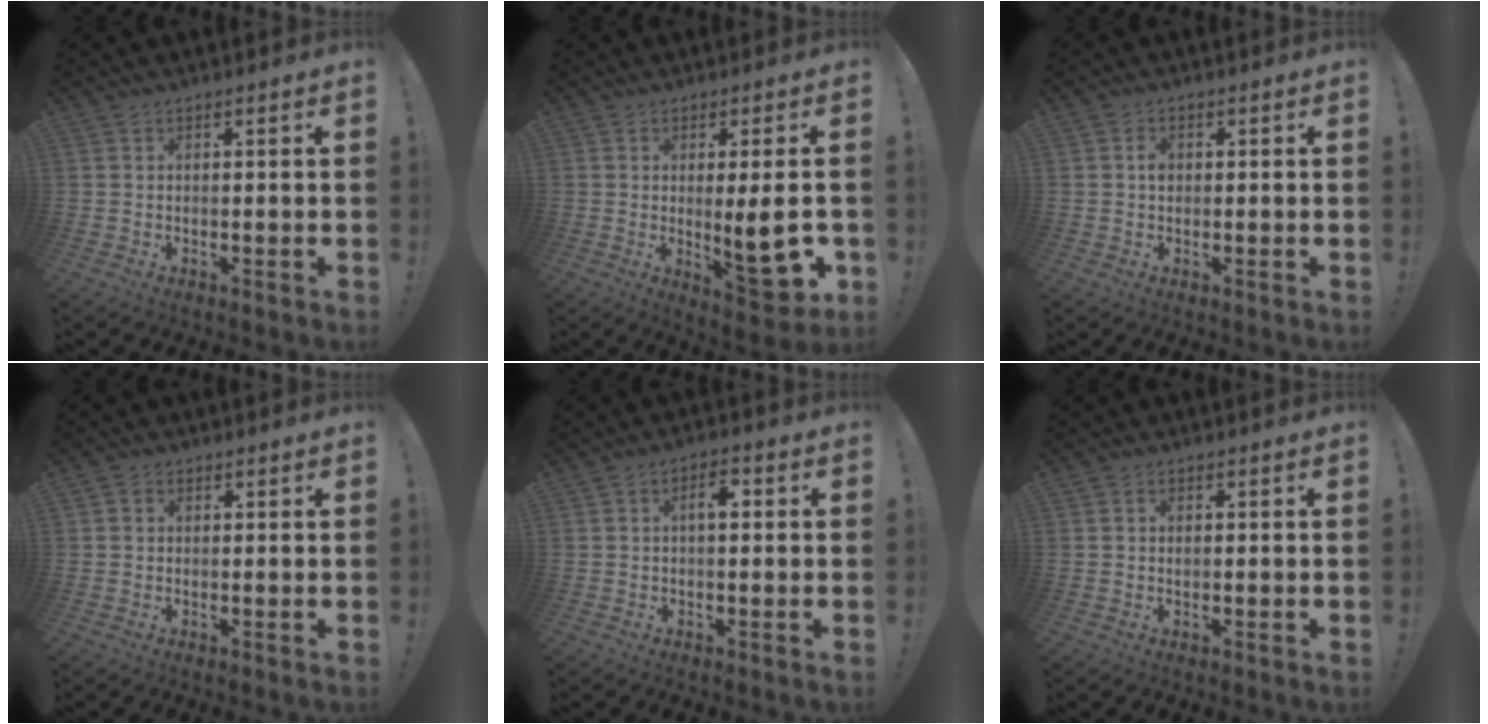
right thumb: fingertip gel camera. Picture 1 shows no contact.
{"total": 13.0, "force": [-1.4, 3.3, 12.5], "torque": [-0.157, -0.009, -0.015]}
{"total": 2.1, "force": [0.0, 1.7, 1.3], "torque": [-0.009, 0.000, -0.004]}
{"total": 1.5, "force": [0.2, 1.4, 0.5], "torque": [-0.014, 0.007, 0.004]}
{"total": 4.4, "force": [0.5, 2.1, 3.9], "torque": [-0.060, 0.009, 0.002]}
{"total": 1.1, "force": [-0.2, 1.0, 0.4], "torque": [-0.008, 0.005, -0.005]}